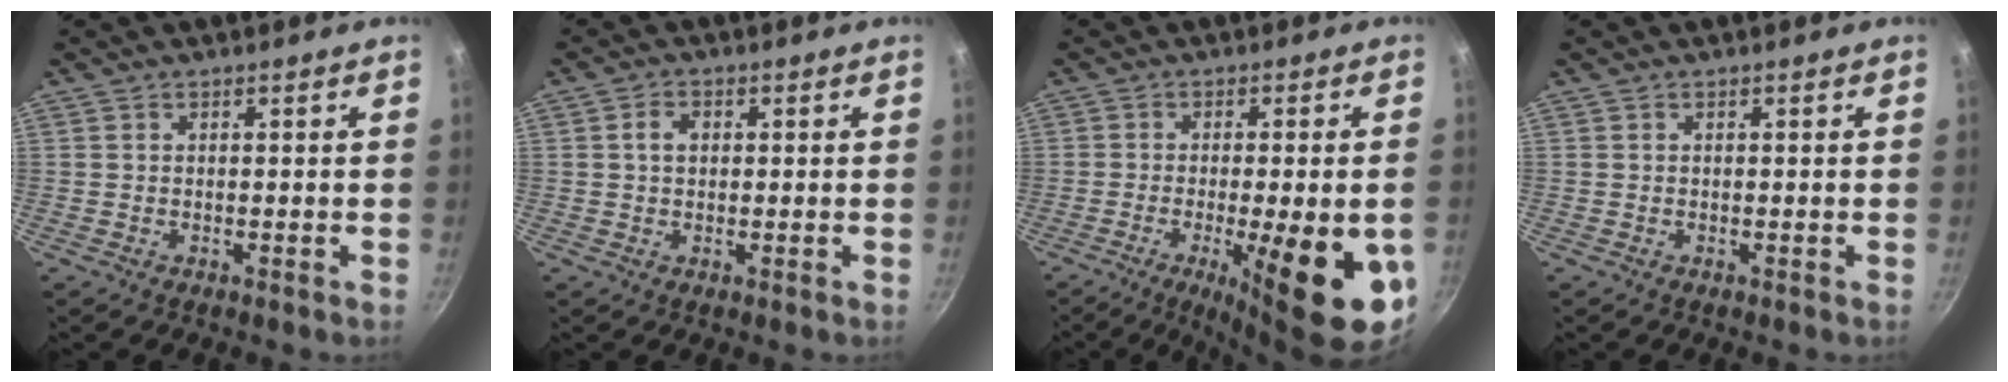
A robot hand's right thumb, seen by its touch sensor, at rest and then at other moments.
{"total": 3.0, "force": [0.5, 2.2, 1.9], "torque": [-0.022, 0.005, 0.007]}
{"total": 18.5, "force": [-6.0, 5.1, 16.8], "torque": [-0.211, -0.001, -0.076]}
{"total": 0.0}